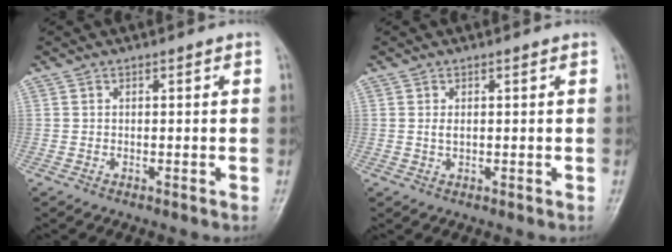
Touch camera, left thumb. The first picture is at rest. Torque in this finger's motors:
{"motor_torque": [-0.04, 0.06, 0.21, -0.03, 0.01]}